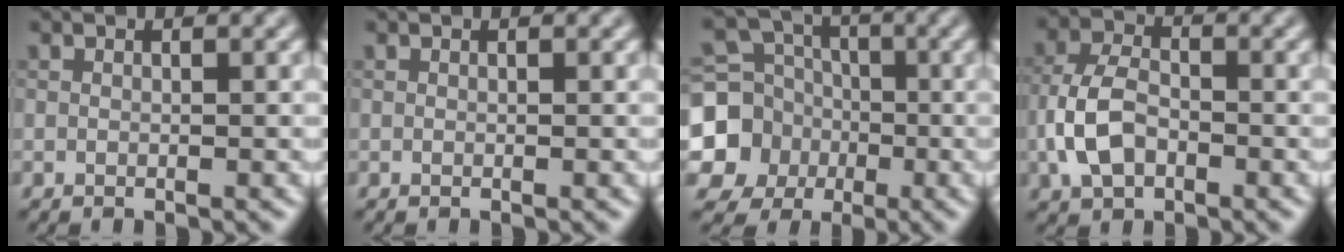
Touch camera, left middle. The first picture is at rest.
{"total": 0.0}
{"total": 9.3, "force": [-1.7, 8.7, 3.0], "torque": [-0.078, -0.011, -0.057]}
{"total": 4.9, "force": [-1.6, 3.1, 3.4], "torque": [-0.072, 0.005, -0.038]}